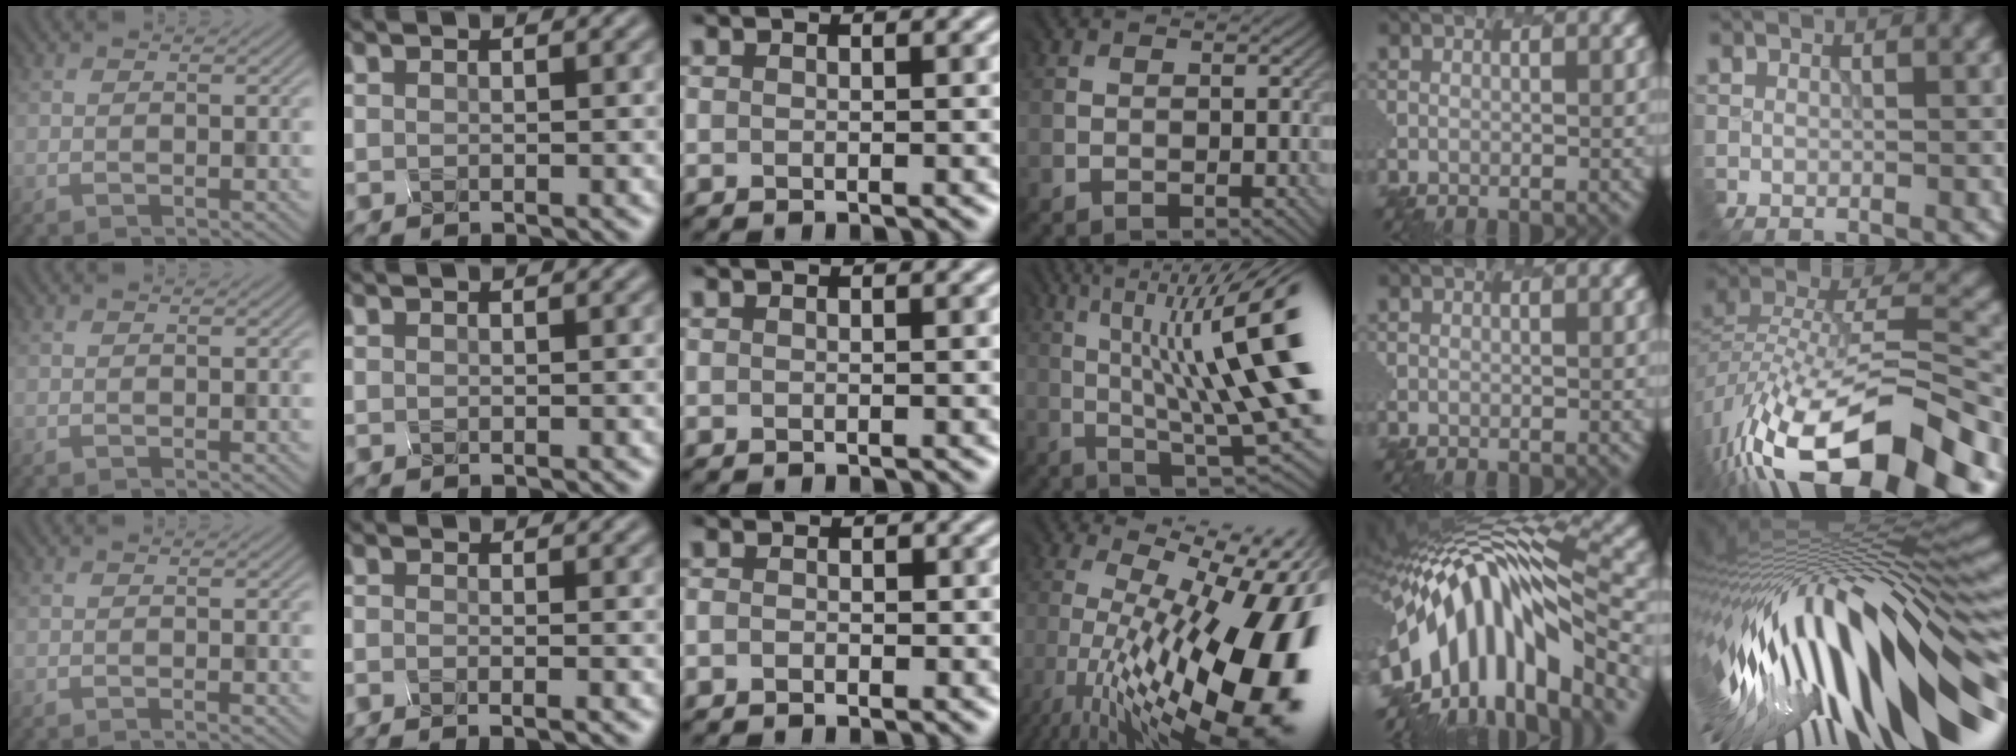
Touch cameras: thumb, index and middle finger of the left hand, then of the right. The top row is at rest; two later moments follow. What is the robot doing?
{"motion": "disassemble", "object": "hinged tin"}